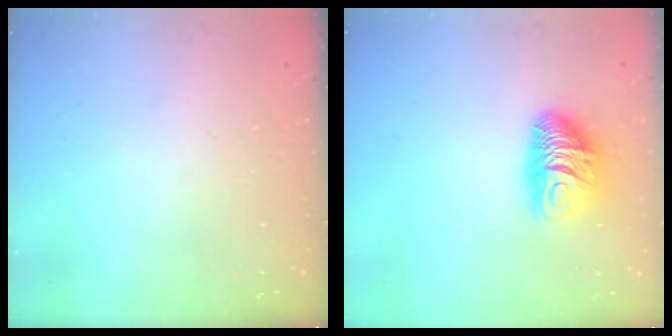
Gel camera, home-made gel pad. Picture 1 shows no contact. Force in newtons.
{"total": 10.4, "press": 10.3, "slide": 1.0}